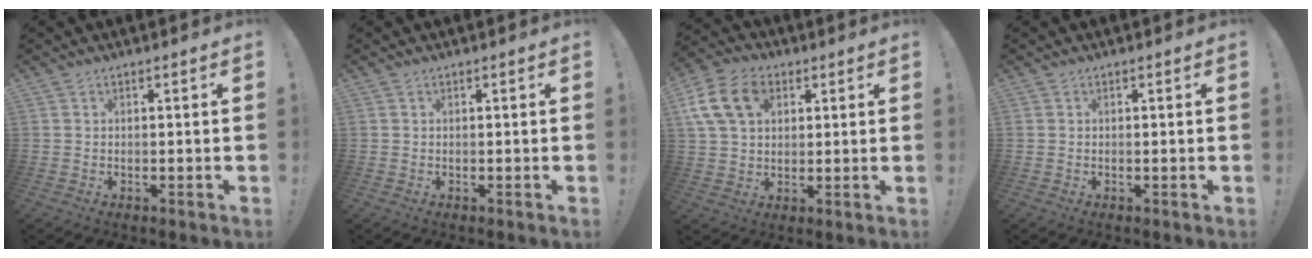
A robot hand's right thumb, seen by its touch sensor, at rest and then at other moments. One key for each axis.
{"total": 0.0}
{"total": 14.3, "fx": 5.0, "fy": 10.5, "fz": 8.4, "tx": -0.152, "ty": -0.009, "tz": 0.098}
{"total": 0.0}